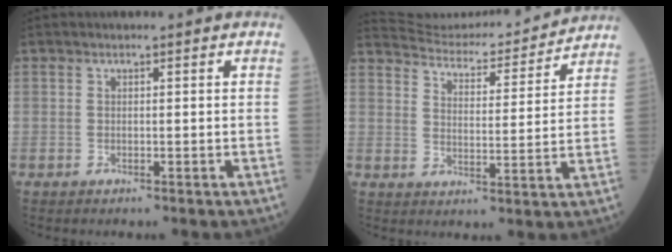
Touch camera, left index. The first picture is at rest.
{"total": 16.7, "force": [16.3, 1.2, 3.2], "torque": [-0.050, -0.020, 0.222]}